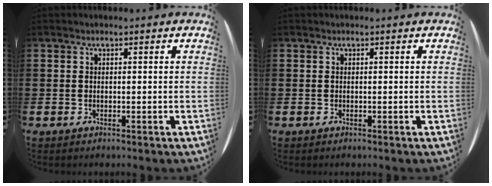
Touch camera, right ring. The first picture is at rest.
{"total": 0.0}